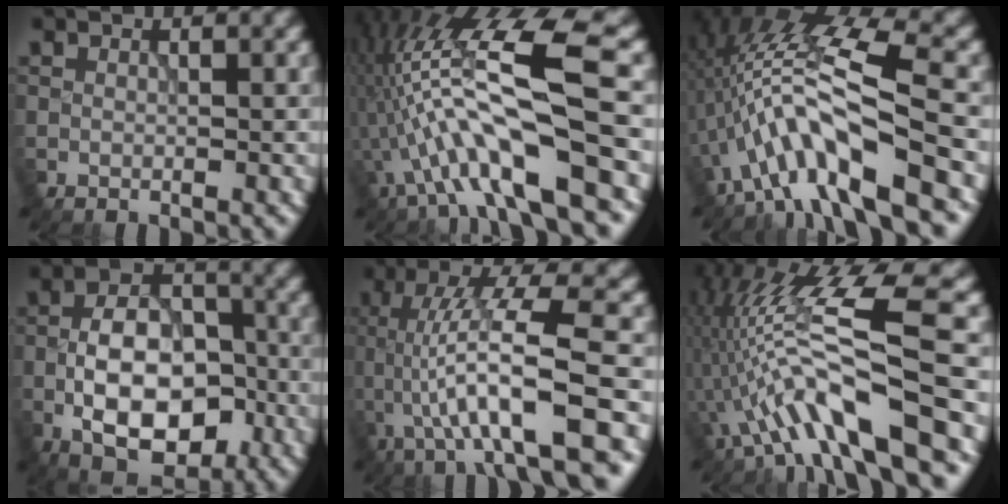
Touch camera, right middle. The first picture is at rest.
{"total": 11.3, "force": [-3.1, 2.3, 10.7], "torque": [-0.199, 0.018, -0.053]}
{"total": 9.7, "force": [-3.0, 2.4, 8.9], "torque": [-0.159, 0.022, -0.057]}
{"total": 9.7, "force": [-3.1, 5.2, 7.6], "torque": [-0.124, 0.010, -0.062]}
{"total": 11.8, "force": [-2.6, 3.0, 11.1], "torque": [-0.177, 0.020, -0.042]}
{"total": 11.6, "force": [-3.3, 2.8, 10.8], "torque": [-0.206, 0.016, -0.053]}